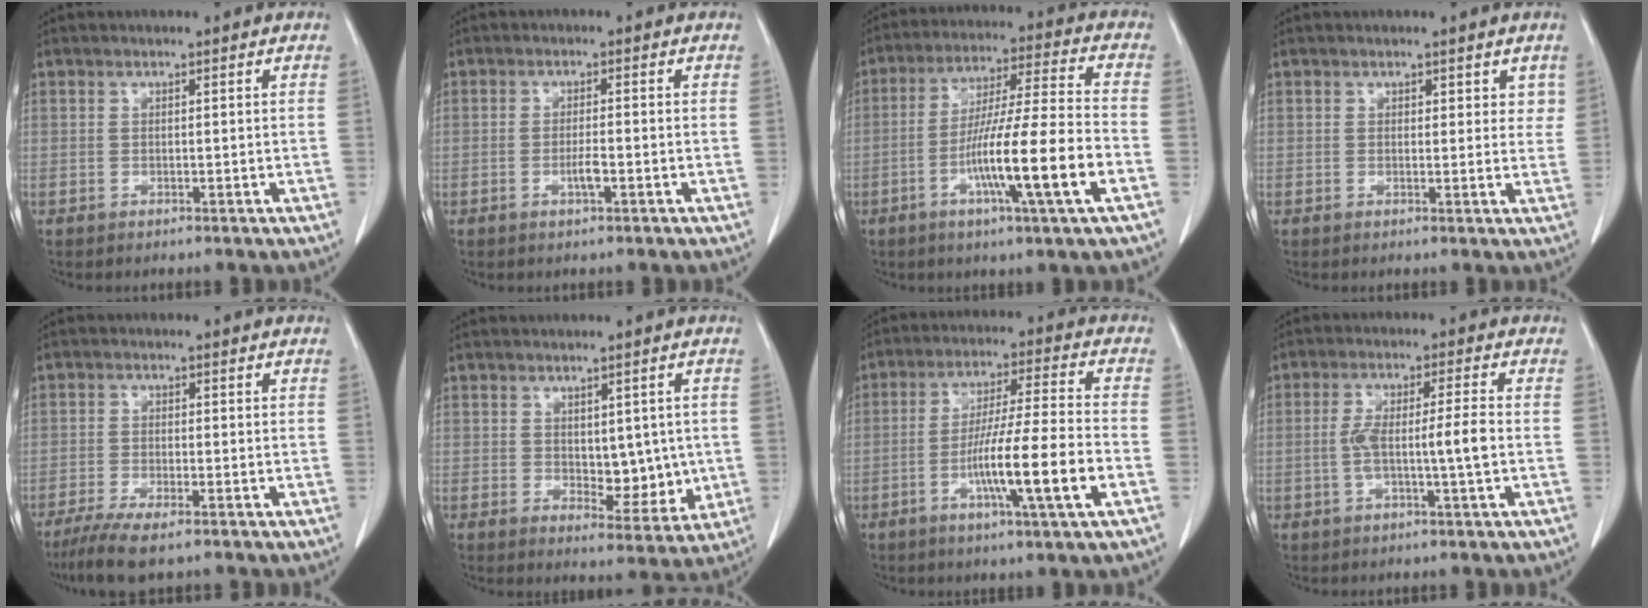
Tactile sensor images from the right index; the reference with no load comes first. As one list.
[{"total": 2.3, "force": [-0.8, 0.2, 2.1], "torque": [-0.042, -0.002, -0.015]}, {"total": 15.3, "force": [-5.2, -0.5, 14.4], "torque": [-0.256, -0.009, -0.093]}, {"total": 0.9, "force": [0.4, 0.6, 0.5], "torque": [-0.001, 0.001, 0.004]}, {"total": 7.8, "force": [-5.8, 1.4, 5.1], "torque": [-0.086, -0.019, -0.094]}, {"total": 6.5, "force": [0.2, 3.5, 5.5], "torque": [-0.064, -0.007, 0.016]}, {"total": 12.9, "force": [-4.3, -0.5, 12.2], "torque": [-0.216, -0.007, -0.079]}, {"total": 6.5, "force": [-1.1, 0.0, 6.4], "torque": [-0.128, 0.011, -0.017]}]